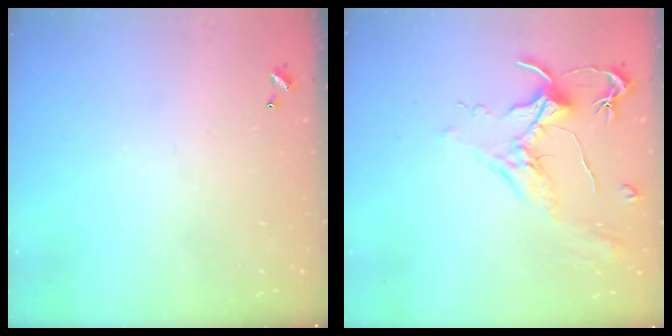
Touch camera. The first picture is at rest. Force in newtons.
{"total": 2.0, "press": 1.8, "slide": 0.8}